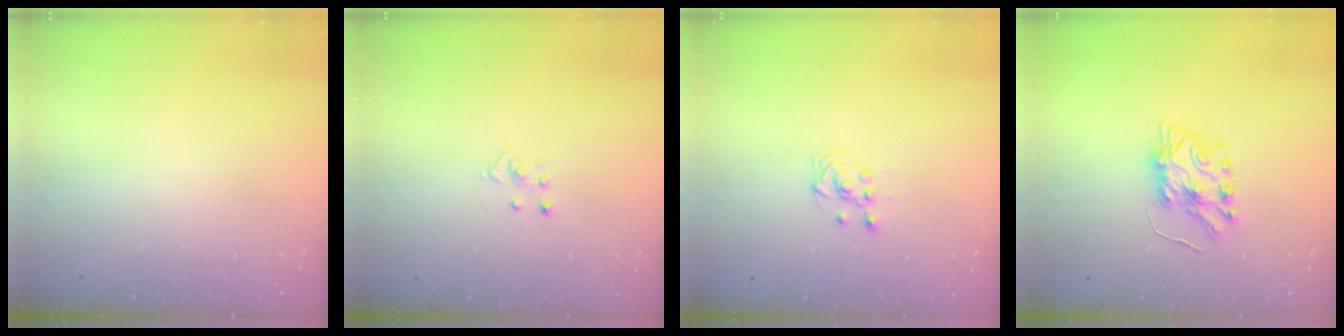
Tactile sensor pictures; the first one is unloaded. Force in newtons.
{"total": 2.8, "press": 2.8, "slide": 0.3}
{"total": 2.5, "press": 2.2, "slide": 1.2}
{"total": 7.3, "press": 7.3, "slide": 0.5}